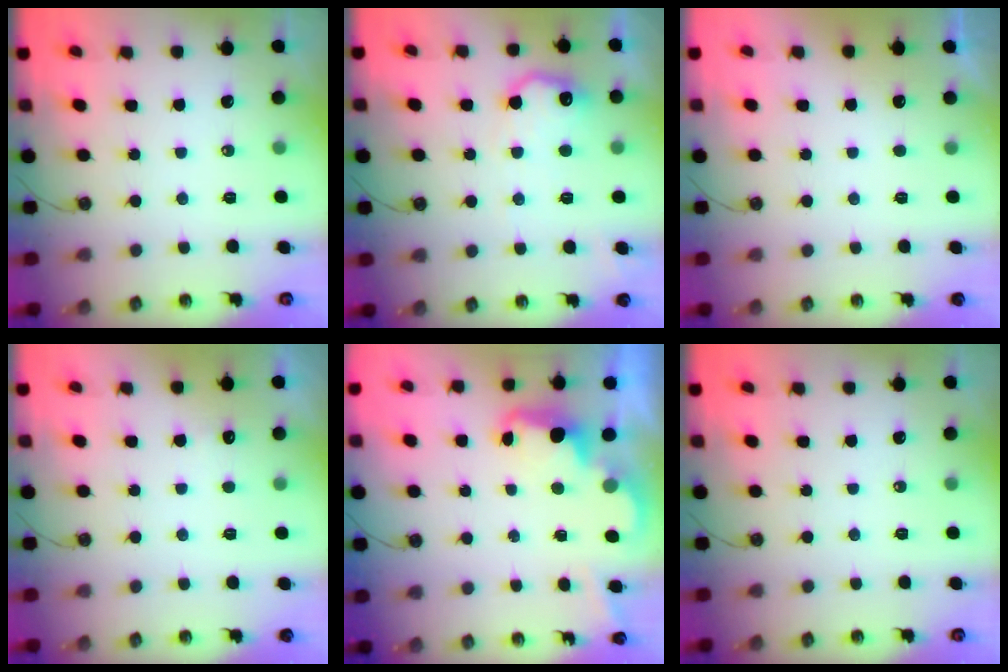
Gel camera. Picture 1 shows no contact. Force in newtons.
{"total": 11.6, "press": 11.6, "slide": 0.3}
{"total": 0.7, "press": 0.4, "slide": 0.6}
{"total": 3.0, "press": 2.8, "slide": 1.0}
{"total": 2.2, "press": 2.2, "slide": 0.5}
{"total": 0.0}